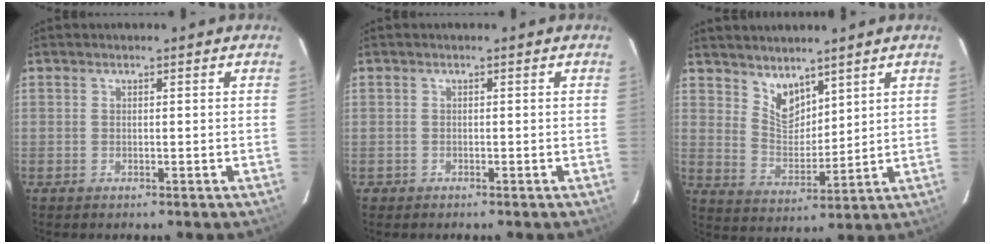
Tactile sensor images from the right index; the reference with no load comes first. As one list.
[{"total": 1.1, "force": [-0.6, 0.9, -0.1], "torque": [-0.003, 0.004, -0.007]}, {"total": 6.8, "force": [5.3, 3.4, 2.5], "torque": [-0.035, -0.001, 0.107]}]